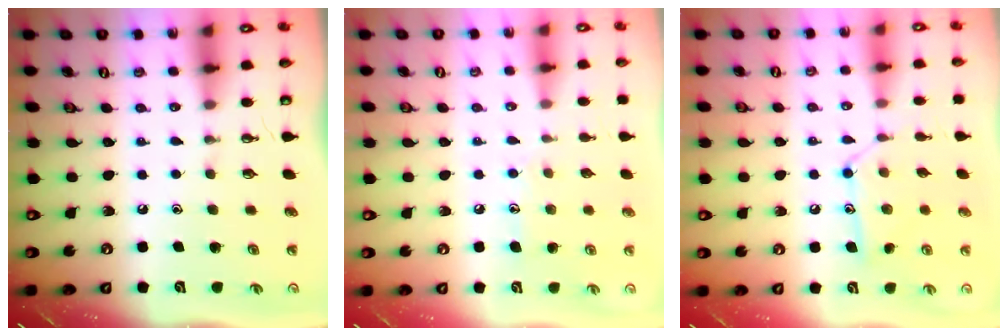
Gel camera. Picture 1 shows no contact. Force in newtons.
{"total": 6.0, "press": 6.0, "slide": 0.7}
{"total": 12.1, "press": 12.1, "slide": 0.6}